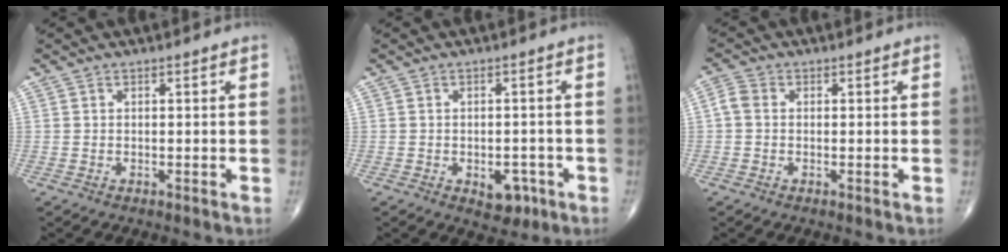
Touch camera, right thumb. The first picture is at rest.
{"total": 4.9, "force": [-1.9, 3.1, 3.2], "torque": [-0.018, 0.009, -0.019]}
{"total": 2.7, "force": [0.1, 2.1, 1.6], "torque": [-0.032, 0.009, -0.007]}